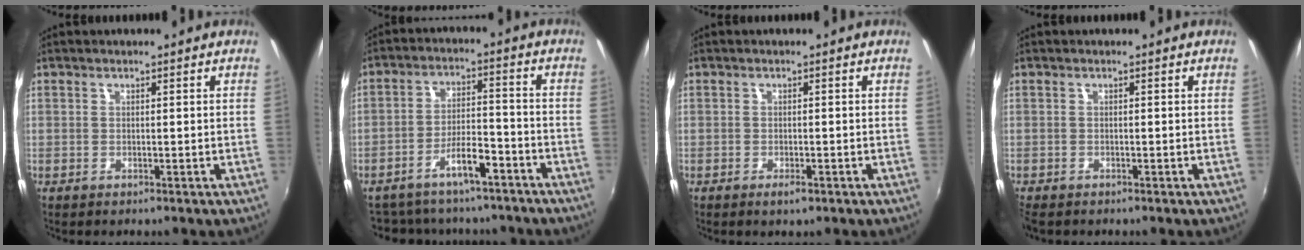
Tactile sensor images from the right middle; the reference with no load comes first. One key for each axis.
{"total": 12.8, "fx": -10.4, "fy": 4.4, "fz": 5.9, "tx": -0.119, "ty": 0.023, "tz": -0.150}
{"total": 1.7, "fx": -1.0, "fy": 0.6, "fz": 1.2, "tx": -0.024, "ty": -0.005, "tz": -0.016}
{"total": 1.6, "fx": -1.4, "fy": 0.7, "fz": 0.6, "tx": -0.015, "ty": -0.010, "tz": -0.024}